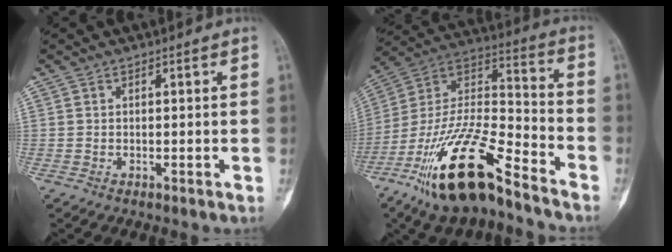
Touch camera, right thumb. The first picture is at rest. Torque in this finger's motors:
{"motor_torque": [1.58, -0.16, 1.64, -1.13, 0.62]}